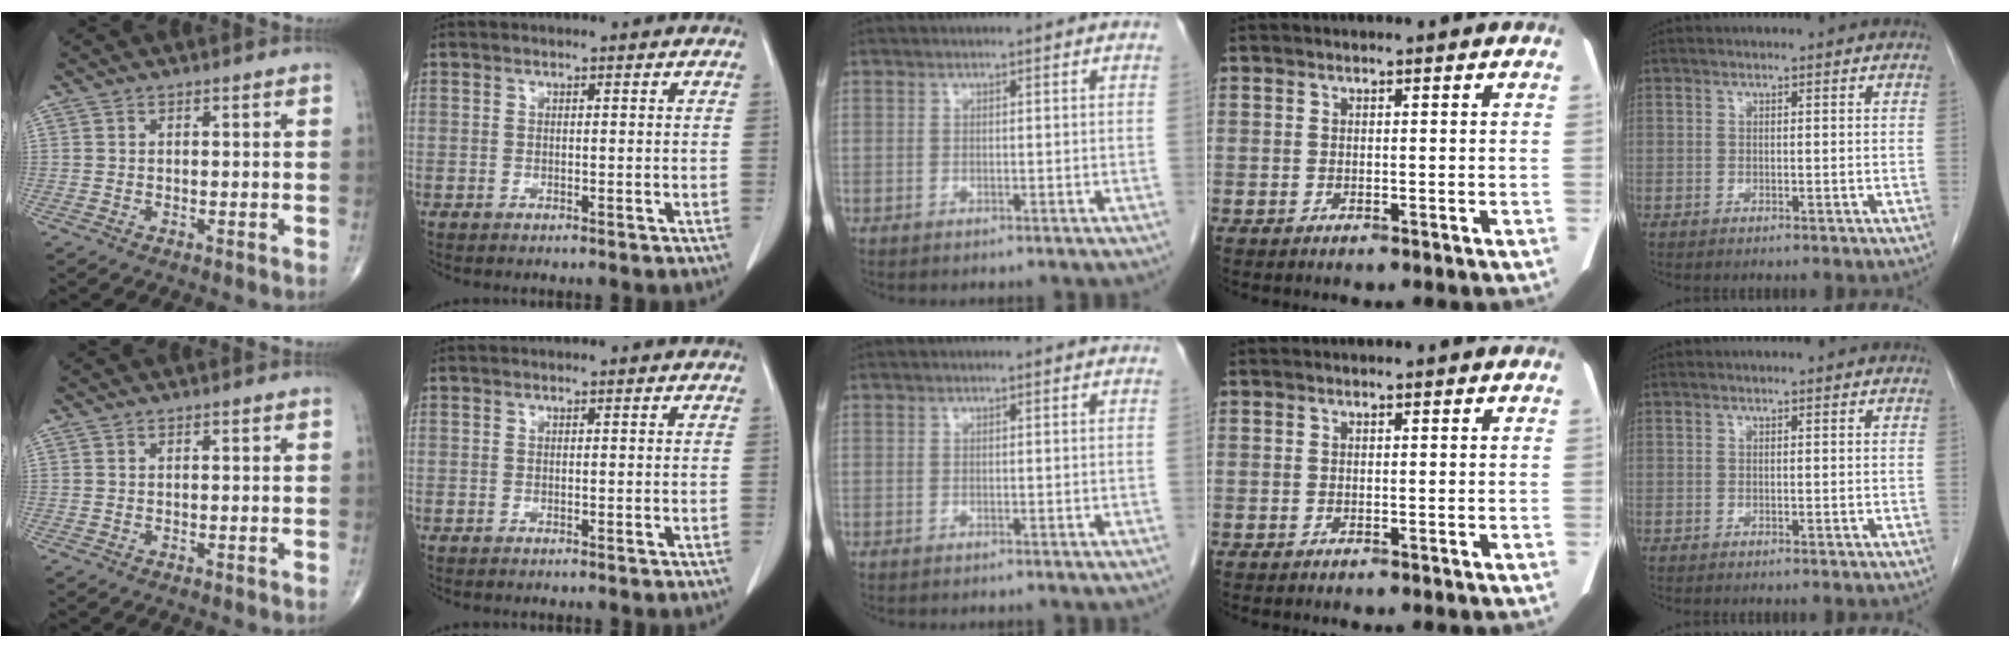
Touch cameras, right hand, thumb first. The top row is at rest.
{}